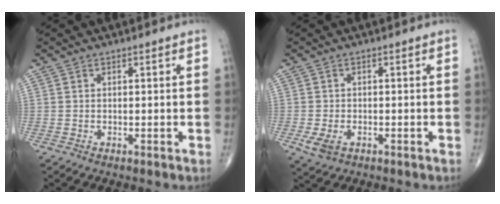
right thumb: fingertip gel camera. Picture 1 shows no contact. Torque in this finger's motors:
{"motor_torque": [0.26, 0.01, -0.11, -0.07, 0.03]}